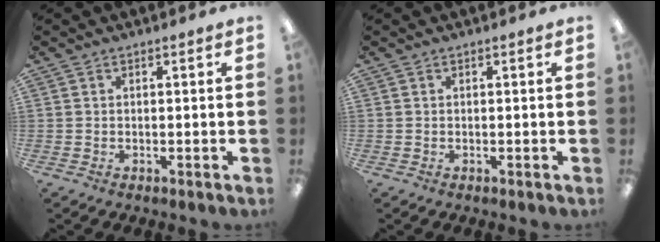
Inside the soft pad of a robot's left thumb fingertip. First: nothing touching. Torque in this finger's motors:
{"motor_torque": [-0.02, -0.19, -0.03, 0.01, -0.02]}